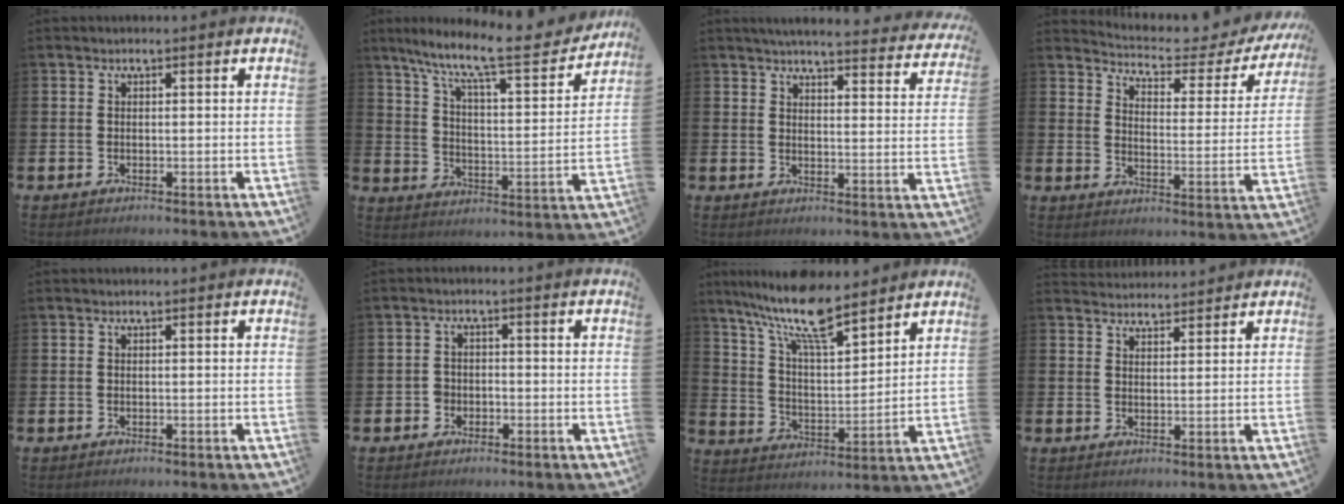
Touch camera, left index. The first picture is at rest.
{"total": 10.2, "force": [8.7, 1.4, 5.1], "torque": [-0.122, -0.061, 0.141]}
{"total": 5.0, "force": [4.9, 0.3, 1.3], "torque": [-0.030, -0.033, 0.083]}
{"total": 4.4, "force": [4.0, 1.1, 1.3], "torque": [-0.047, -0.038, 0.060]}
{"total": 0.0}
{"total": 1.8, "force": [-1.0, 1.5, 0.3], "torque": [-0.007, 0.003, -0.024]}
{"total": 11.1, "force": [9.6, 2.1, 5.3], "torque": [-0.131, -0.046, 0.169]}
{"total": 3.2, "force": [3.1, 0.4, -0.3], "torque": [-0.001, -0.018, 0.058]}